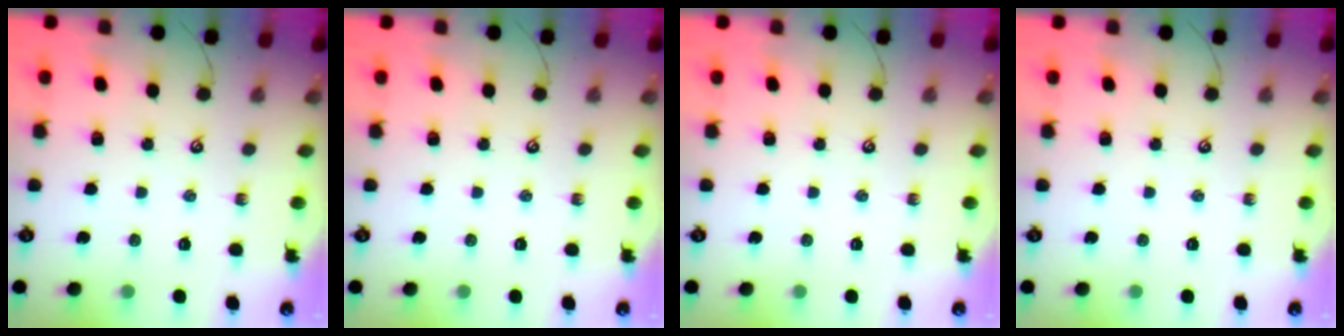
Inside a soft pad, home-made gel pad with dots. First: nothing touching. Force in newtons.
{"total": 0.0}
{"total": 0.0}
{"total": 0.0}